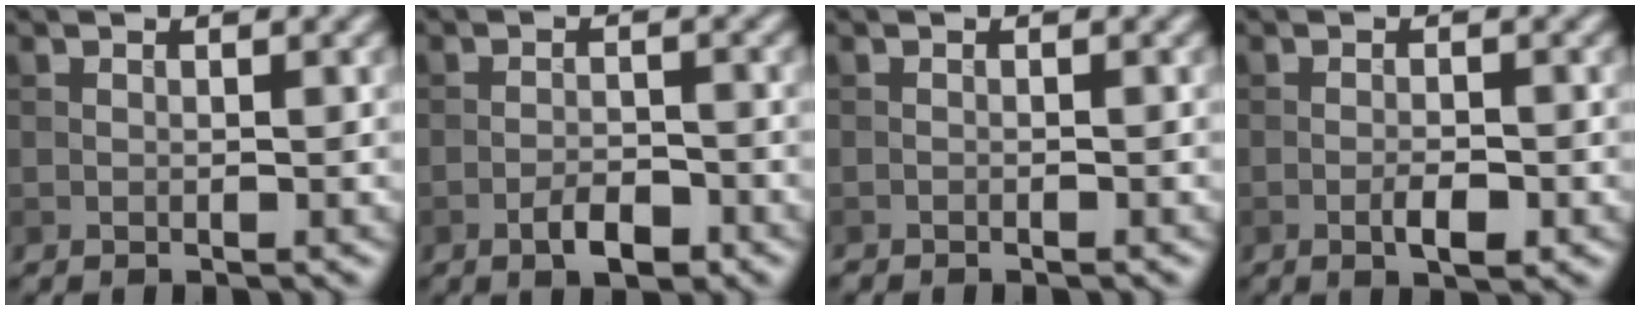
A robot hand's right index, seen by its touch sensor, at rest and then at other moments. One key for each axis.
{"total": 2.8, "fx": -1.7, "fy": 1.1, "fz": 1.9, "tx": -0.030, "ty": 0.004, "tz": -0.031}
{"total": 0.5, "fx": -0.5, "fy": 0.0, "fz": 0.0, "tx": 0.002, "ty": 0.000, "tz": -0.011}
{"total": 2.2, "fx": -1.0, "fy": 0.7, "fz": 1.9, "tx": -0.032, "ty": 0.001, "tz": -0.018}